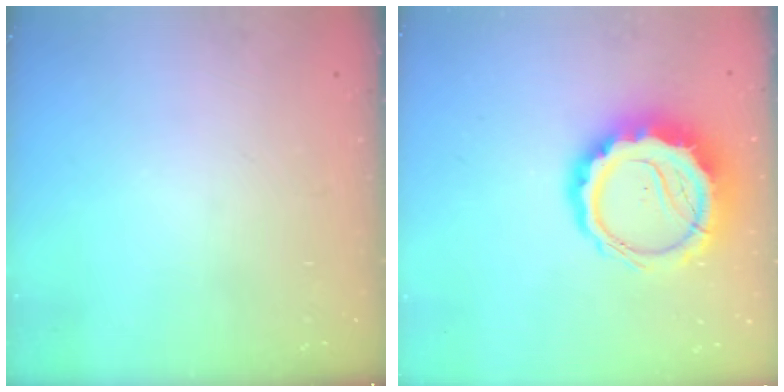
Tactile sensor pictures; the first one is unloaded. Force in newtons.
{"total": 13.6, "press": 13.2, "slide": 3.3}